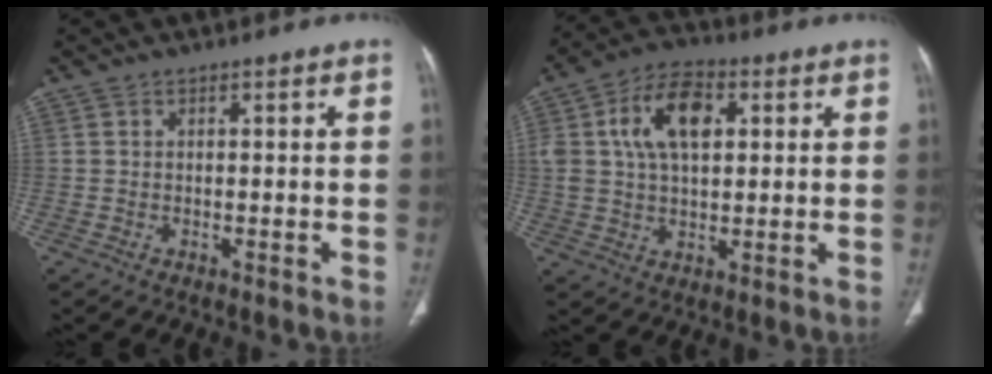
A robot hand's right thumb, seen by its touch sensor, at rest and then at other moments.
{"total": 12.4, "force": [3.3, 7.3, 9.4], "torque": [-0.156, 0.009, 0.055]}